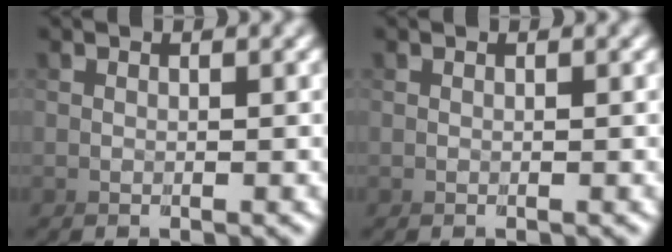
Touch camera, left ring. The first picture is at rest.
{"total": 0.0}